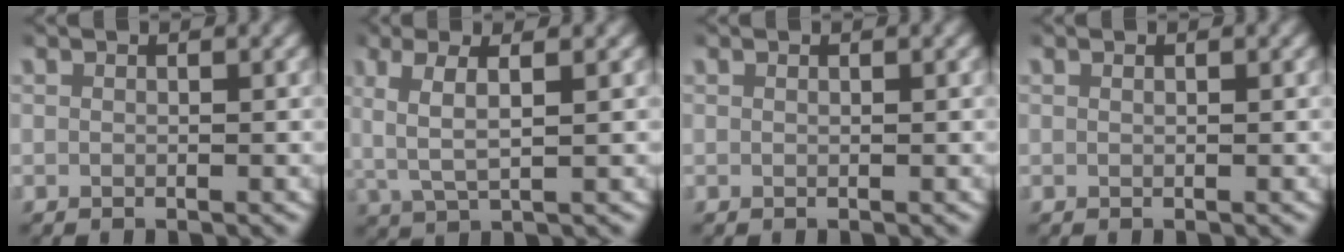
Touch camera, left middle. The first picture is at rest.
{"total": 4.0, "force": [0.9, 1.5, 3.6], "torque": [-0.072, 0.007, 0.018]}
{"total": 0.0}
{"total": 0.0}